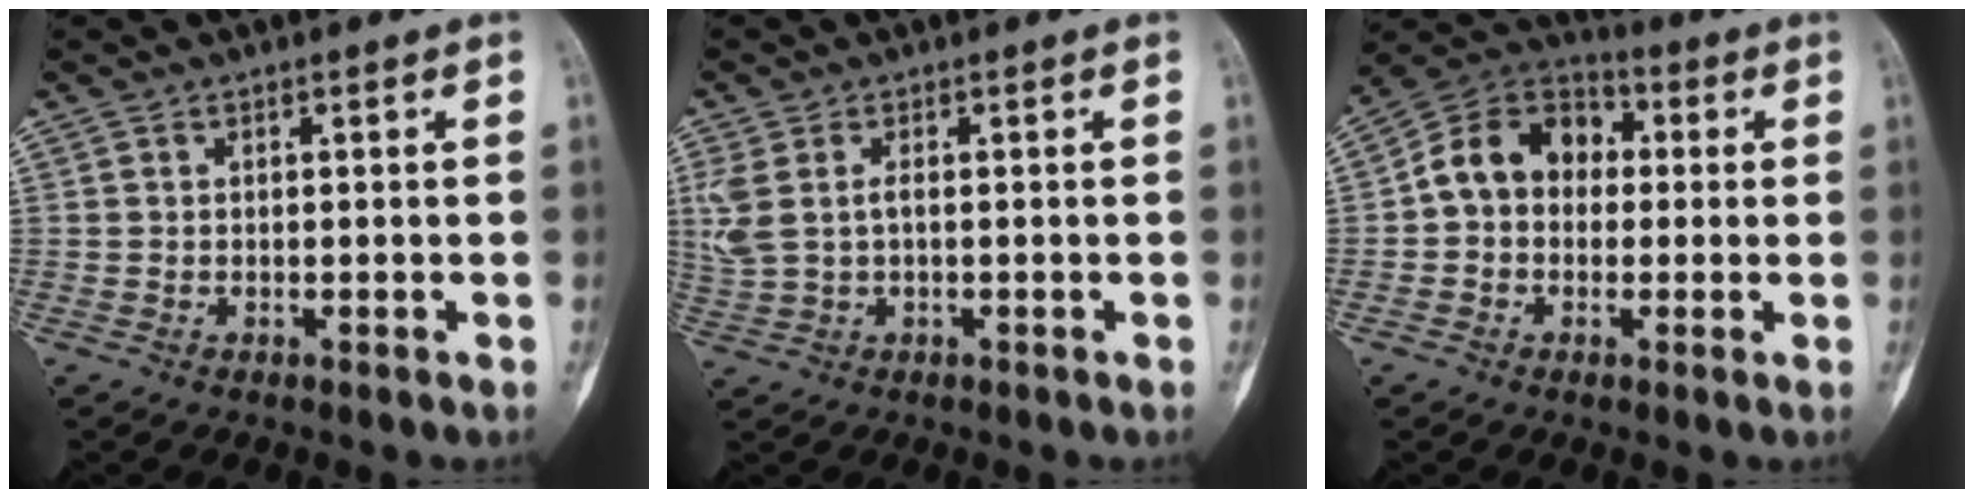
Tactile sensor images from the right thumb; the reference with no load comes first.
{"total": 5.5, "force": [0.7, 3.0, 4.5], "torque": [-0.126, 0.012, 0.021]}
{"total": 12.0, "force": [0.7, 9.4, 7.4], "torque": [-0.101, 0.039, -0.004]}